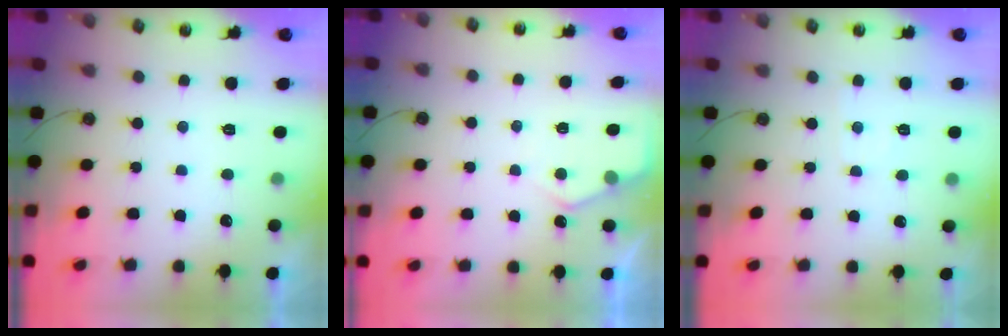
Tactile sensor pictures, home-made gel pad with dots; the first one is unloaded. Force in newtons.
{"total": 4.4, "press": 4.3, "slide": 0.6}
{"total": 3.2, "press": 3.1, "slide": 0.4}